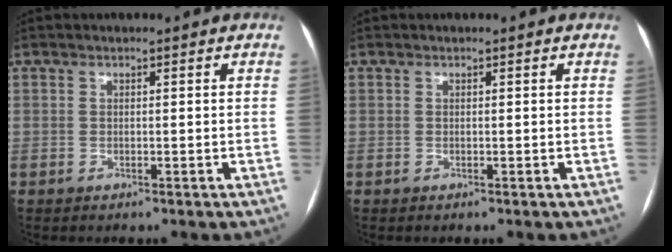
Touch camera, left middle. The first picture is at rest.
{"total": 0.0}